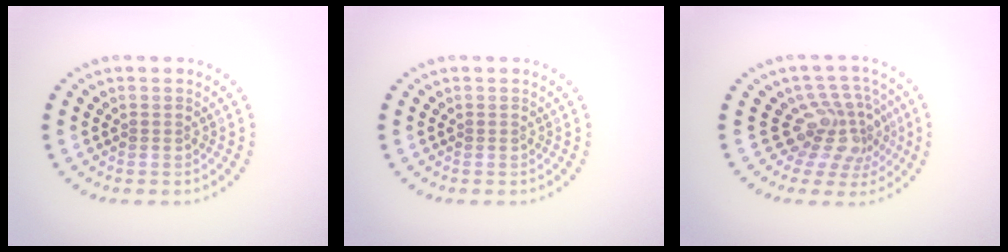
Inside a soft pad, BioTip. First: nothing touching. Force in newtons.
{"total": 0.0}
{"total": 4.2, "press": 3.2, "slide": 2.7}